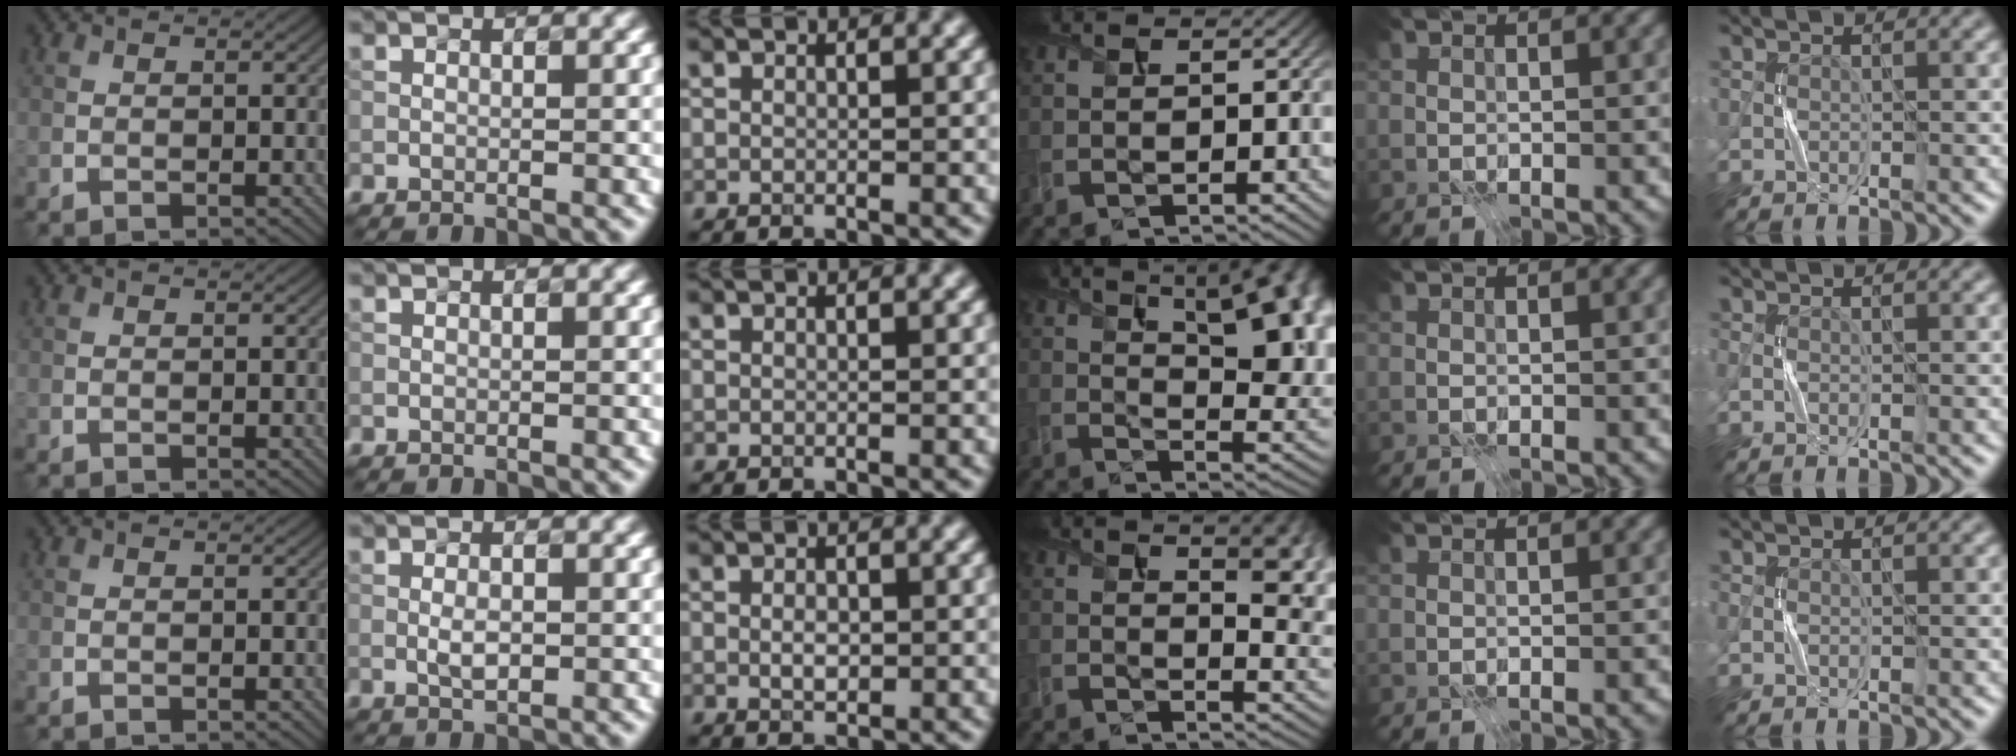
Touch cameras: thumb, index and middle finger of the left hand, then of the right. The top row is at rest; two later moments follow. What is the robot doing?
{"motion": "press", "object": "syringe"}